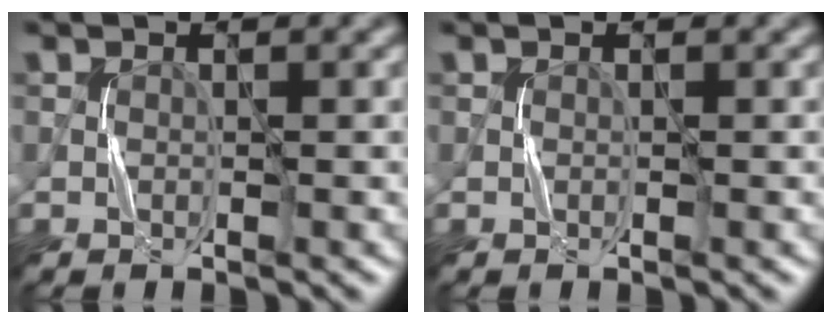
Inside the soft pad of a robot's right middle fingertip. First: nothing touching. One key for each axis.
{"total": 0.0}